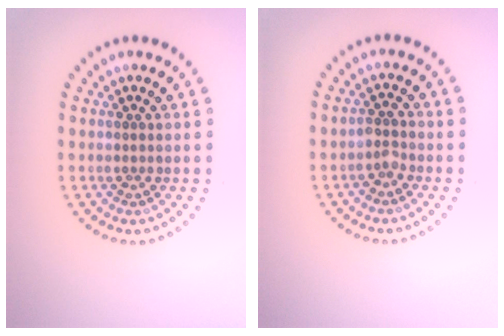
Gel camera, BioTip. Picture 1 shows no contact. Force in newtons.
{"total": 1.3, "press": 1.1, "slide": 0.7}